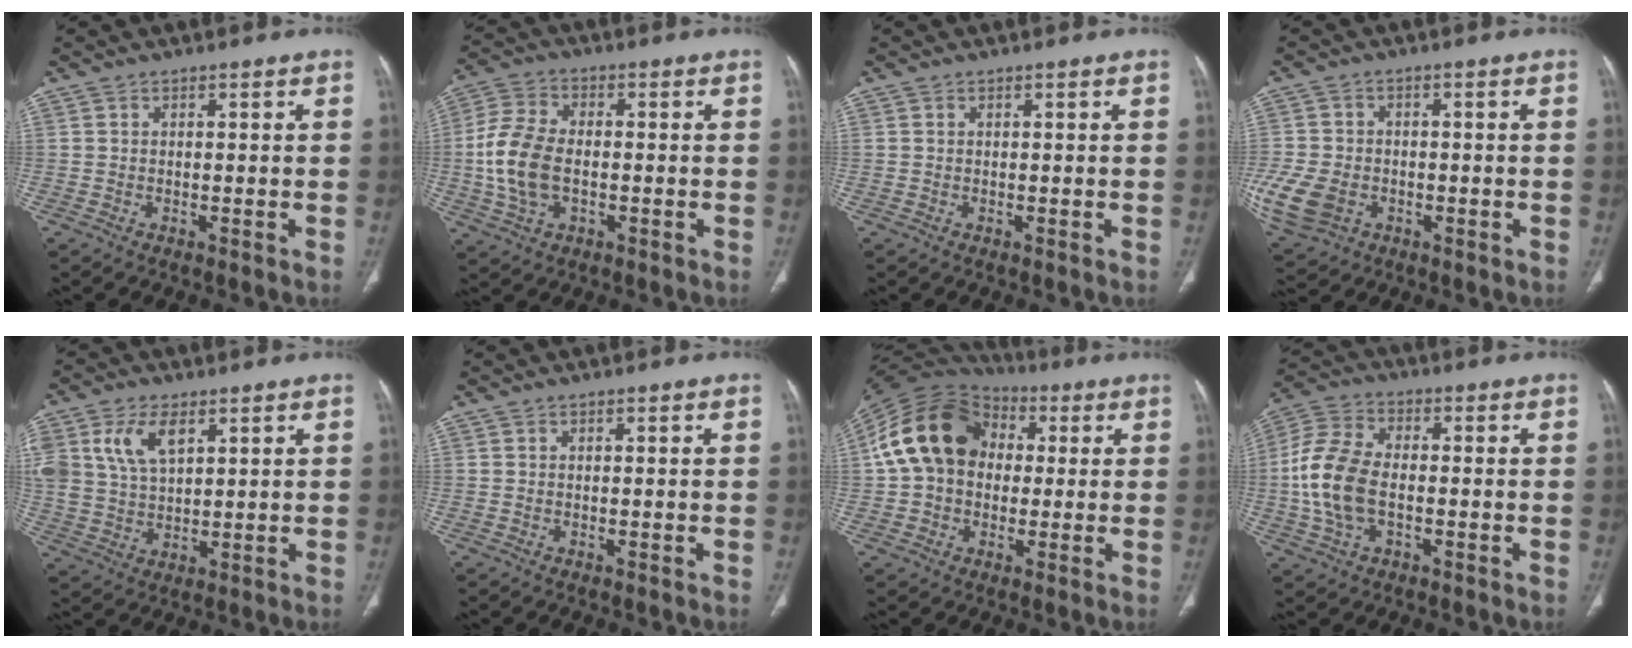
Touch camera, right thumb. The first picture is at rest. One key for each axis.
{"total": 11.4, "fx": -1.2, "fy": 7.1, "fz": 8.9, "tx": -0.189, "ty": 0.013, "tz": -0.026}
{"total": 0.0}
{"total": 12.6, "fx": -3.6, "fy": 9.6, "fz": 7.3, "tx": -0.186, "ty": 0.001, "tz": -0.055}
{"total": 10.2, "fx": 4.3, "fy": 5.8, "fz": 7.2, "tx": -0.139, "ty": -0.005, "tz": 0.089}
{"total": 0.0}
{"total": 17.4, "fx": 2.1, "fy": 13.5, "fz": 10.7, "tx": -0.188, "ty": 0.035, "tz": 0.029}
{"total": 13.0, "fx": -1.5, "fy": 8.0, "fz": 10.2, "tx": -0.220, "ty": 0.020, "tz": -0.032}